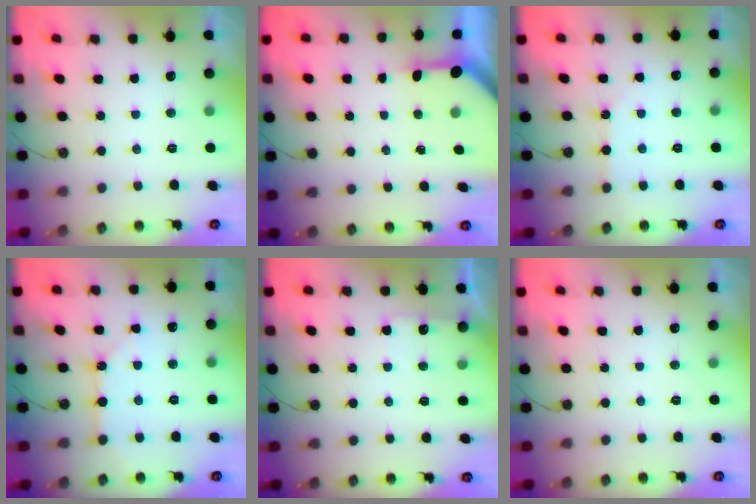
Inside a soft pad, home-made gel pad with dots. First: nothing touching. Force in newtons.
{"total": 3.4, "press": 3.3, "slide": 0.4}
{"total": 4.8, "press": 4.8, "slide": 0.7}
{"total": 2.9, "press": 2.9, "slide": 0.5}
{"total": 5.0, "press": 4.9, "slide": 0.8}
{"total": 0.0}